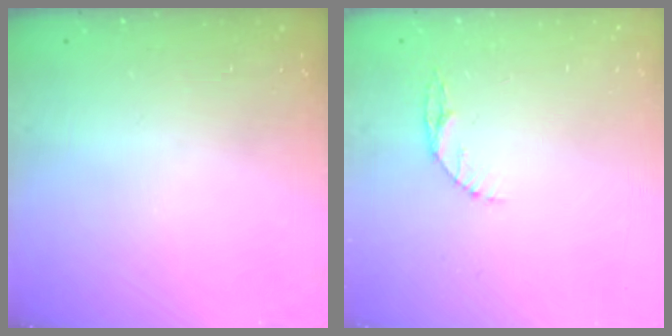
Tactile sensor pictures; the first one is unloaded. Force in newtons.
{"total": 4.7, "press": 4.7, "slide": 0.6}